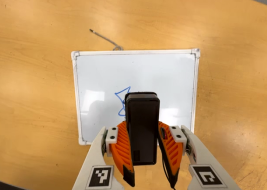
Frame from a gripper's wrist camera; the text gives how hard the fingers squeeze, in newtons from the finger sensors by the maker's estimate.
{"total": 7.4, "left": 6.8, "right": 8.1}